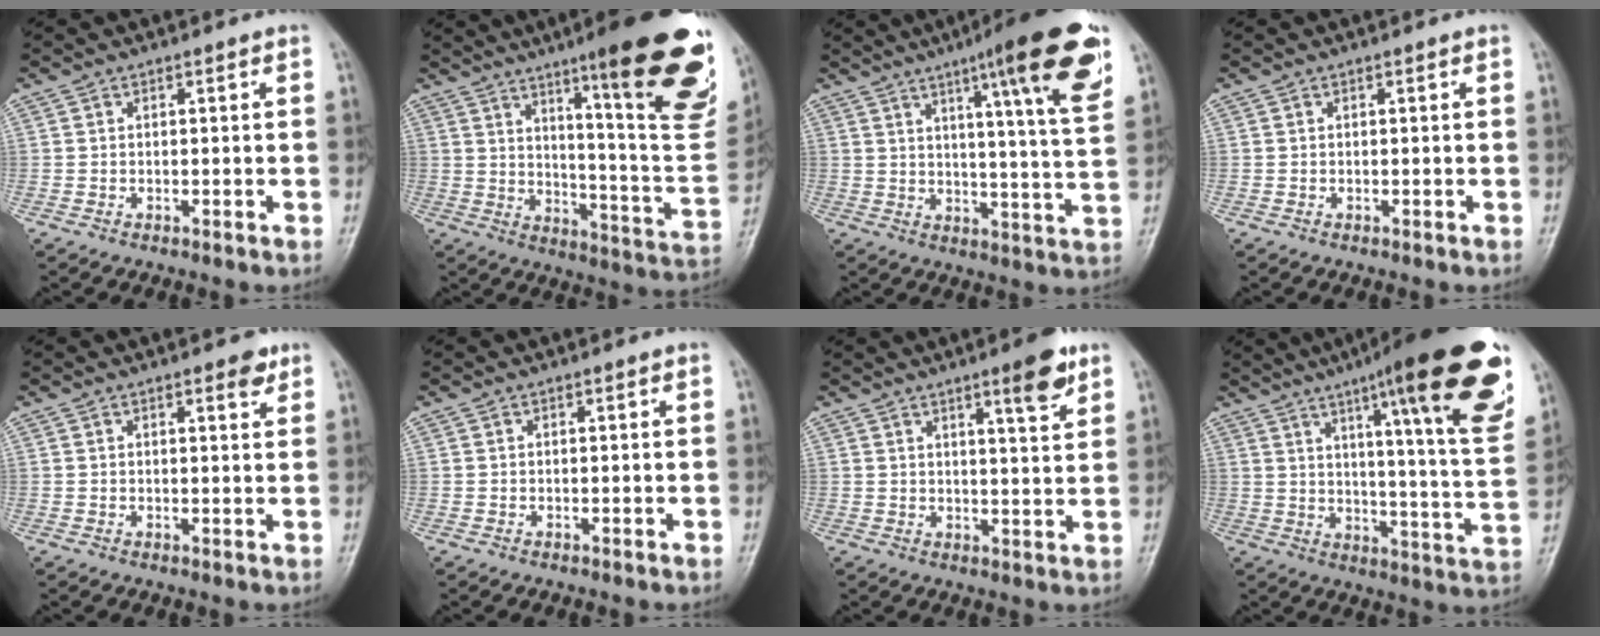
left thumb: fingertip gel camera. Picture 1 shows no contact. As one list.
[{"total": 27.3, "force": [14.6, 4.5, 22.6], "torque": [-0.255, -0.062, 0.215]}, {"total": 18.0, "force": [9.7, 2.0, 15.1], "torque": [-0.191, -0.041, 0.130]}, {"total": 0.0}, {"total": 2.5, "force": [1.6, 0.9, 1.7], "torque": [-0.016, -0.007, 0.019]}, {"total": 0.0}, {"total": 6.8, "force": [4.2, 1.1, 5.3], "torque": [-0.069, -0.026, 0.060]}, {"total": 25.6, "force": [14.4, 3.6, 20.8], "torque": [-0.275, -0.050, 0.200]}]